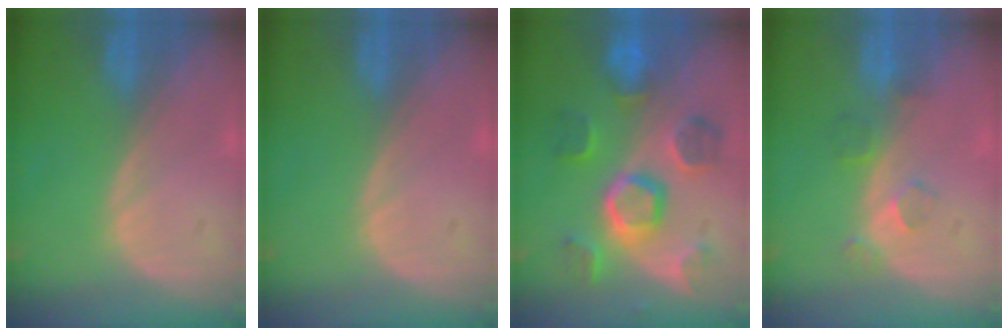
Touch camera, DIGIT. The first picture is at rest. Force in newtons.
{"total": 0.0}
{"total": 9.4, "press": 9.0, "slide": 2.7}
{"total": 3.3, "press": 2.8, "slide": 1.7}